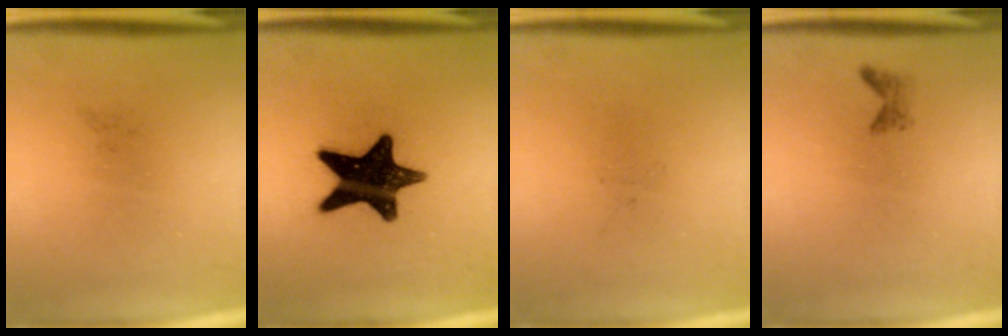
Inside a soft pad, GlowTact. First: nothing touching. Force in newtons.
{"total": 15.7}
{"total": 0.0}
{"total": 0.9}